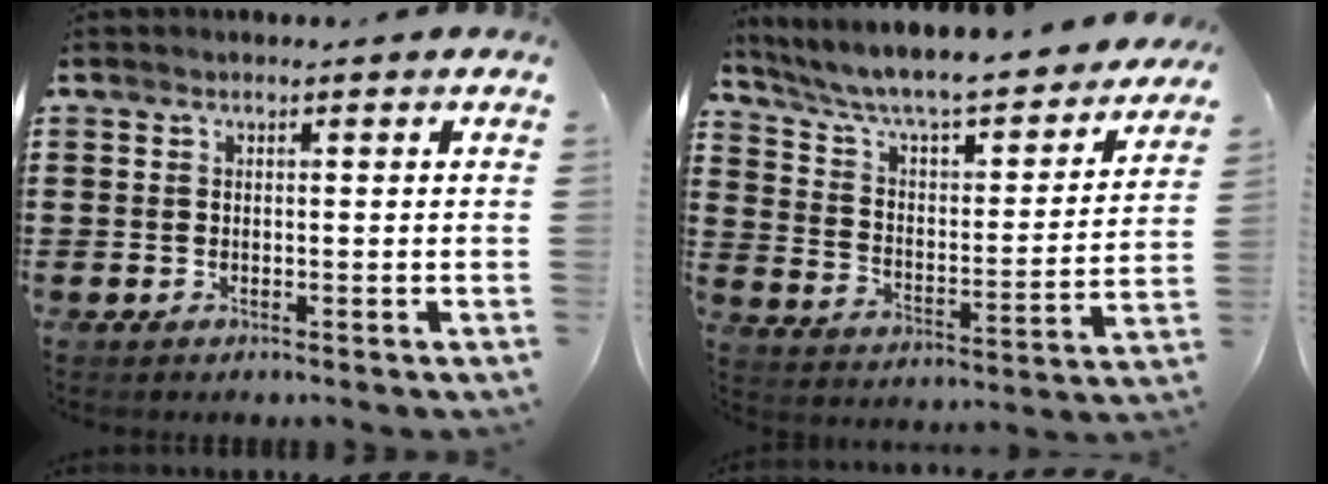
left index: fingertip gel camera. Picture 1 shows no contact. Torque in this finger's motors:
{"motor_torque": [2.14, 0.00, 0.50, 0.21]}